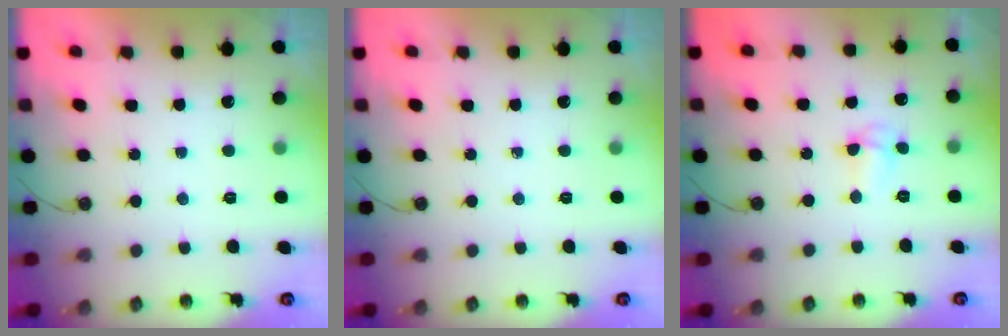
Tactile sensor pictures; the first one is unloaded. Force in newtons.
{"total": 0.0}
{"total": 4.8, "press": 3.4, "slide": 3.5}